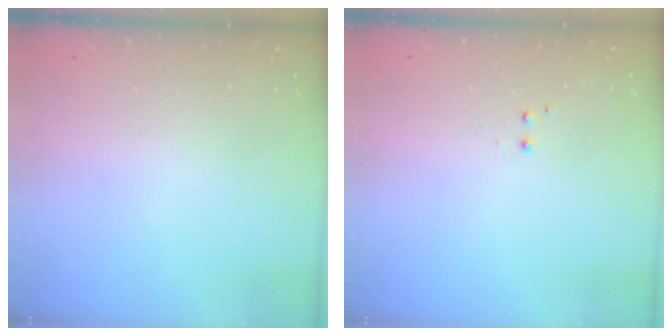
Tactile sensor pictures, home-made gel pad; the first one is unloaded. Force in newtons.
{"total": 1.2, "press": 1.0, "slide": 0.6}